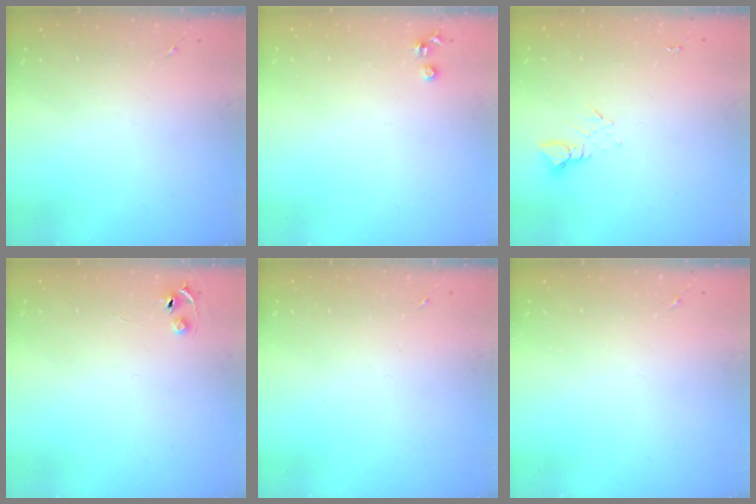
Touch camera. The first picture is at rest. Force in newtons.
{"total": 3.6, "press": 3.5, "slide": 0.5}
{"total": 3.9, "press": 3.9, "slide": 0.3}
{"total": 4.0, "press": 3.9, "slide": 0.4}
{"total": 0.0}
{"total": 0.0}